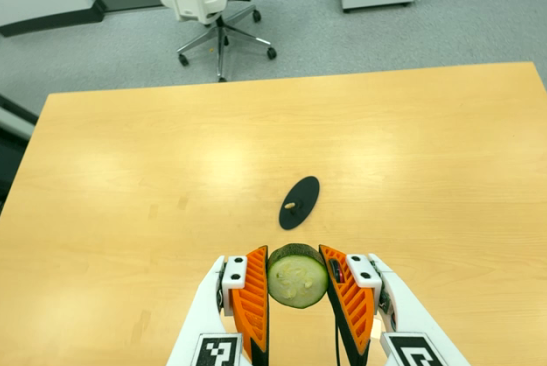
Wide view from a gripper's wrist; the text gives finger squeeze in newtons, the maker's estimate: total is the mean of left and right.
{"total": 9.2, "left": 8.0, "right": 10.3}